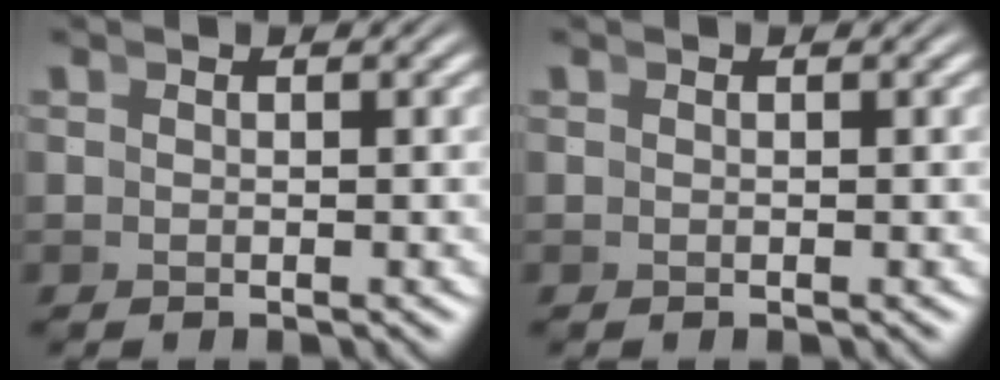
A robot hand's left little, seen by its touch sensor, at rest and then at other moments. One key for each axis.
{"total": 0.0}